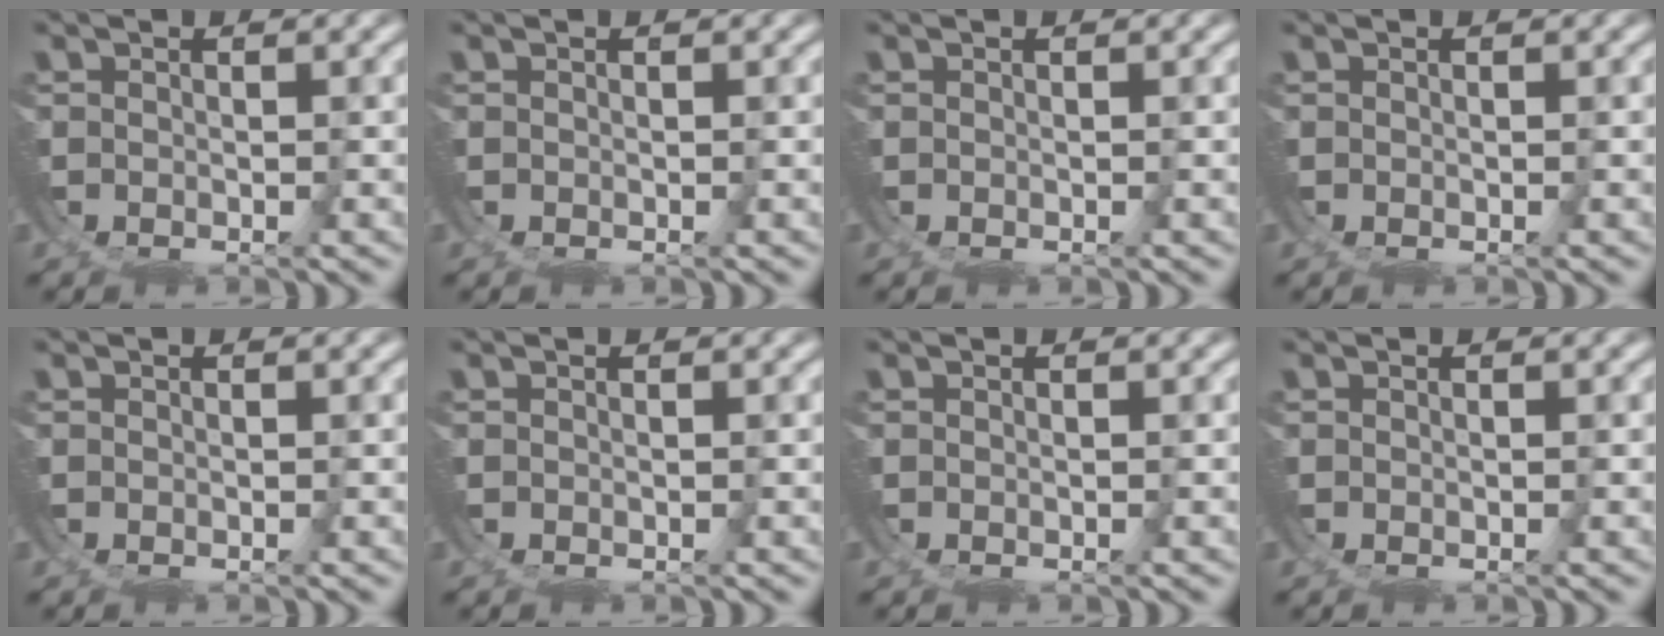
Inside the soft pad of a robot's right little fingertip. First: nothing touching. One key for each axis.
{"total": 0.0}
{"total": 0.0}
{"total": 0.0}
{"total": 0.0}
{"total": 0.0}
{"total": 0.0}
{"total": 0.0}